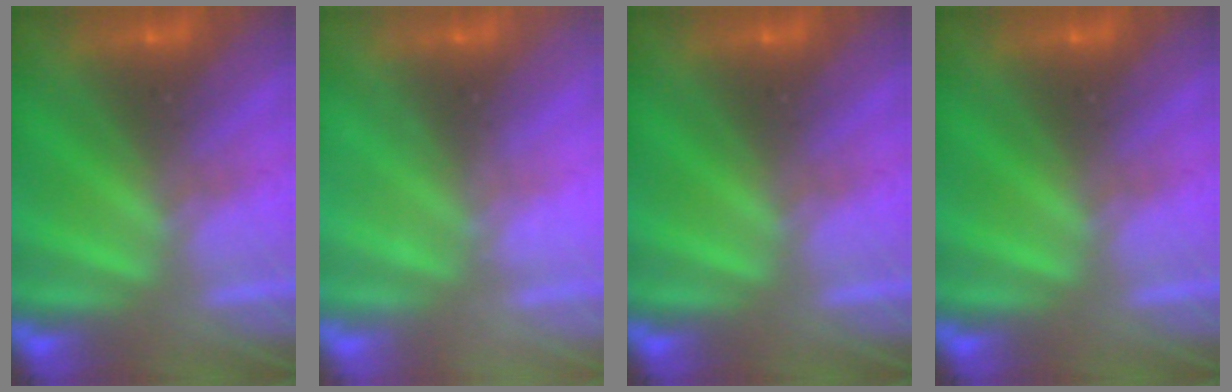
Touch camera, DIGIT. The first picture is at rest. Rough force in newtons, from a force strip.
{"total": 1.9}
{"total": 0.0}
{"total": 0.0}